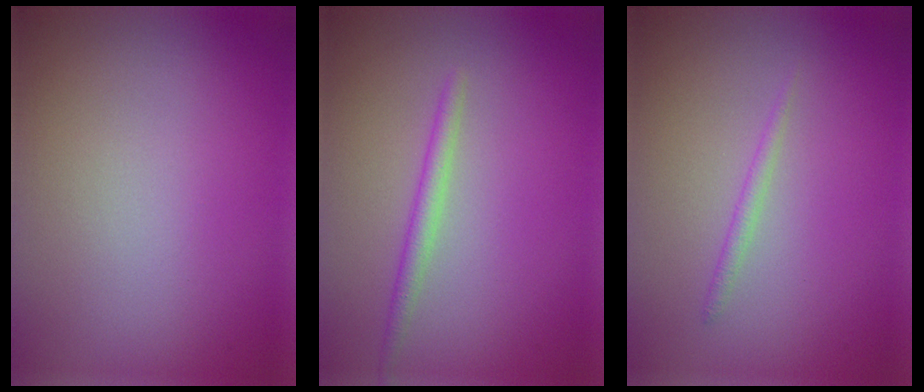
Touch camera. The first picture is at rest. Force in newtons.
{"total": 1.6, "press": 1.6, "slide": 0.0}
{"total": 0.9, "press": 0.9, "slide": 0.1}